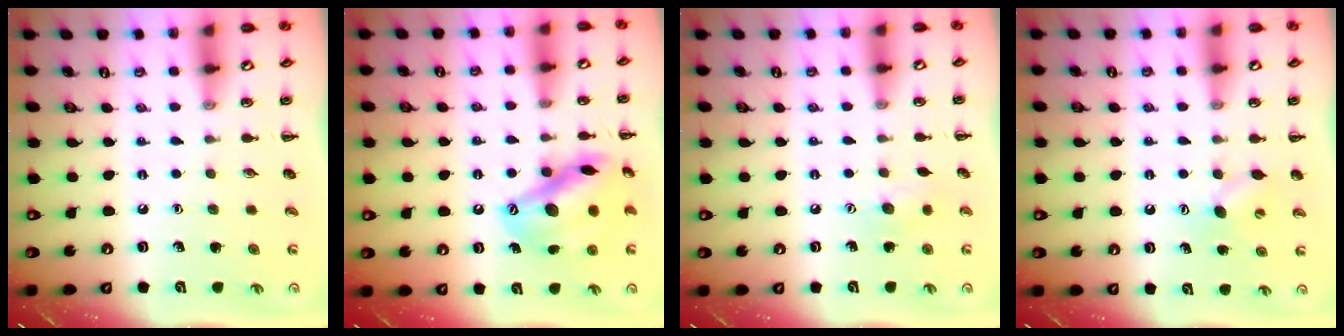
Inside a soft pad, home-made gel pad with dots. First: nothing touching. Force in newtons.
{"total": 16.1, "press": 16.1, "slide": 1.3}
{"total": 7.3, "press": 7.1, "slide": 1.7}
{"total": 5.9, "press": 5.7, "slide": 1.5}